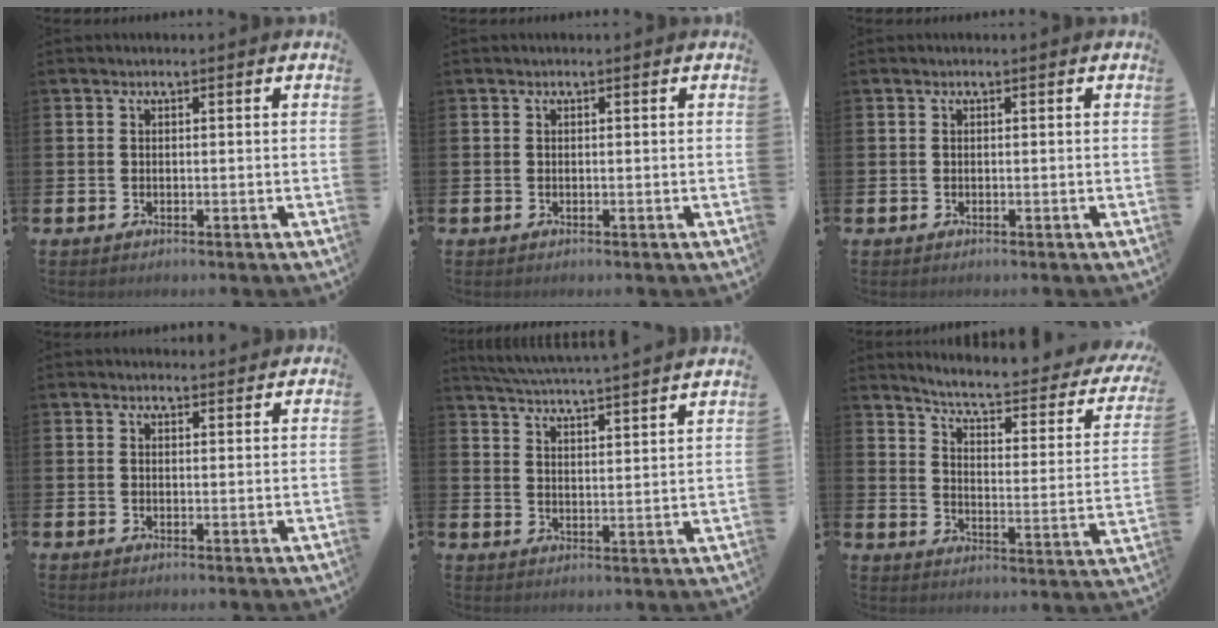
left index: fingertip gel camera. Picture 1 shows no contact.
{"total": 0.0}
{"total": 0.0}
{"total": 1.3, "force": [1.2, 0.3, 0.1], "torque": [0.005, -0.003, 0.020]}
{"total": 5.4, "force": [5.3, -0.6, 0.8], "torque": [-0.037, -0.039, 0.092]}
{"total": 5.5, "force": [4.5, 1.1, 2.9], "torque": [-0.072, -0.035, 0.065]}